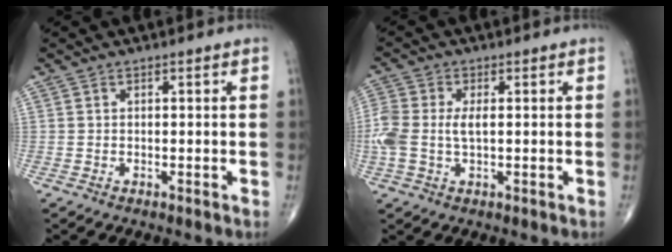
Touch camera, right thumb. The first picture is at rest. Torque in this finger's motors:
{"motor_torque": [0.21, -0.03, 0.43, 0.19, 0.06]}